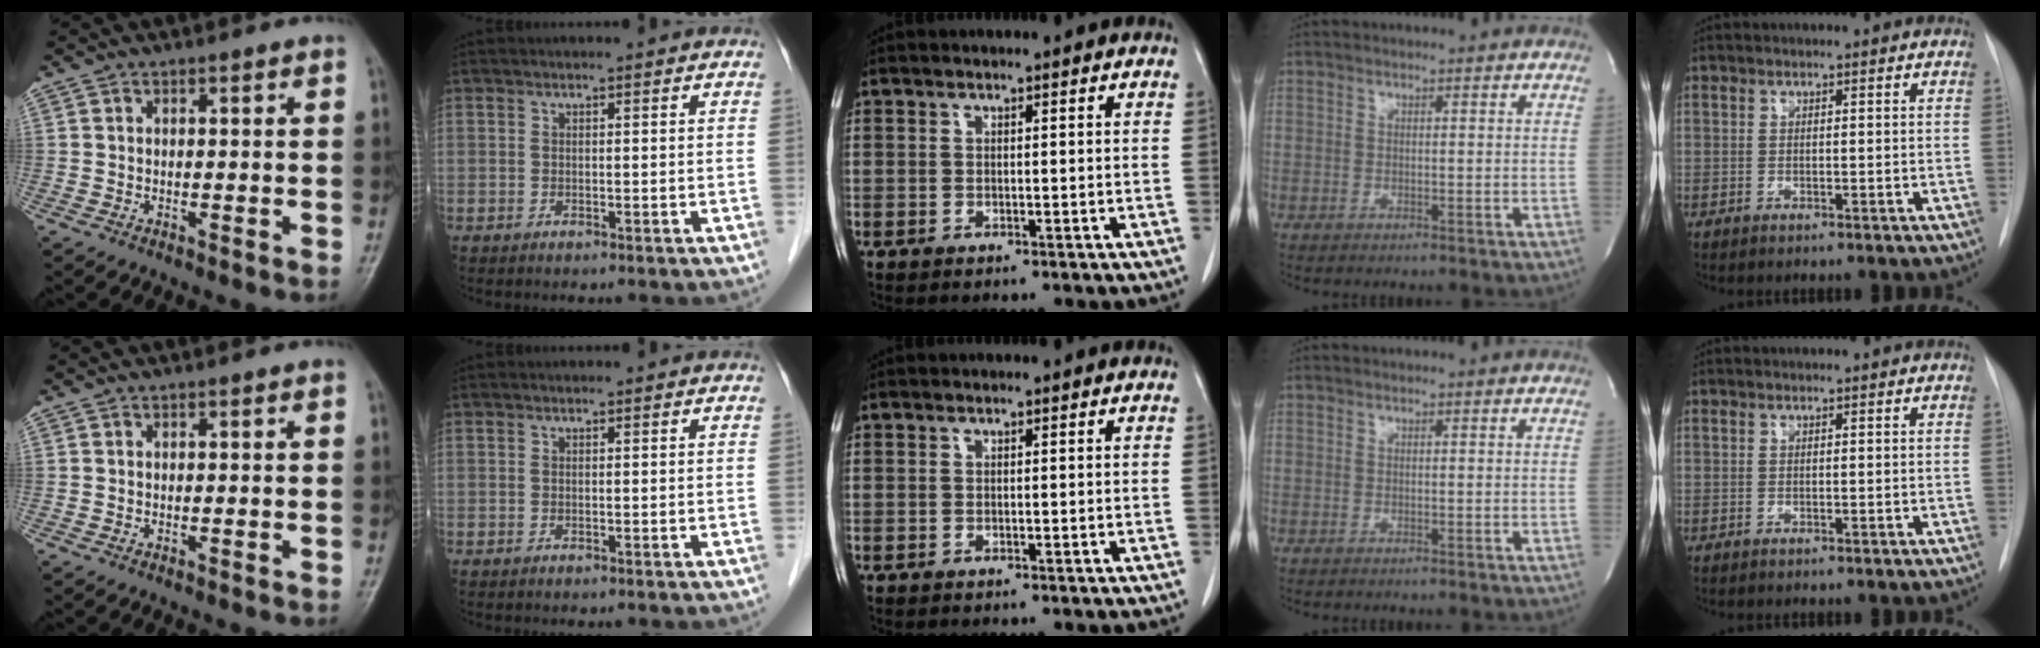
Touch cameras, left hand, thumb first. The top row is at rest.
{}